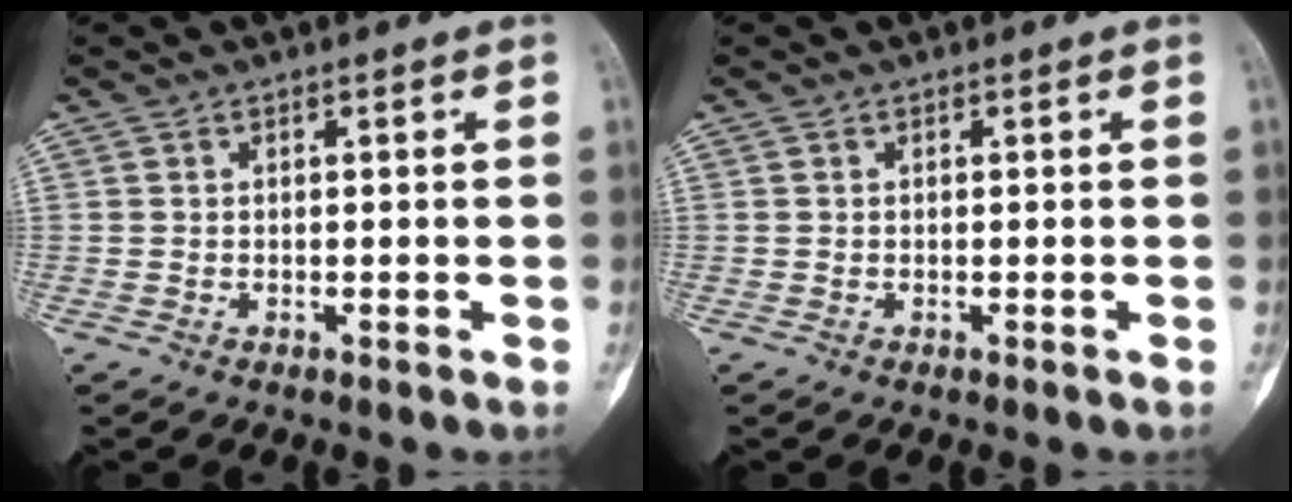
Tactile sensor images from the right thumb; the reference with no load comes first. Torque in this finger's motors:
{"motor_torque": [0.98, 0.98, 0.05, 0.14, 0.02]}